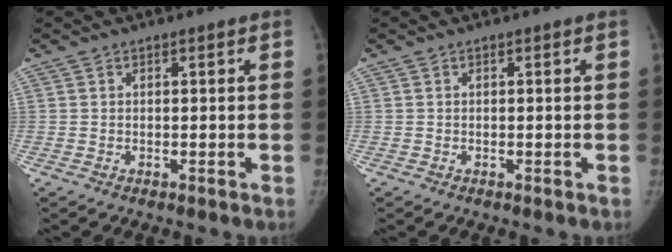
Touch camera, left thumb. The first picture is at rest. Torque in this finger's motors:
{"motor_torque": [0.04, -0.05, 0.36, -0.04, 0.00]}